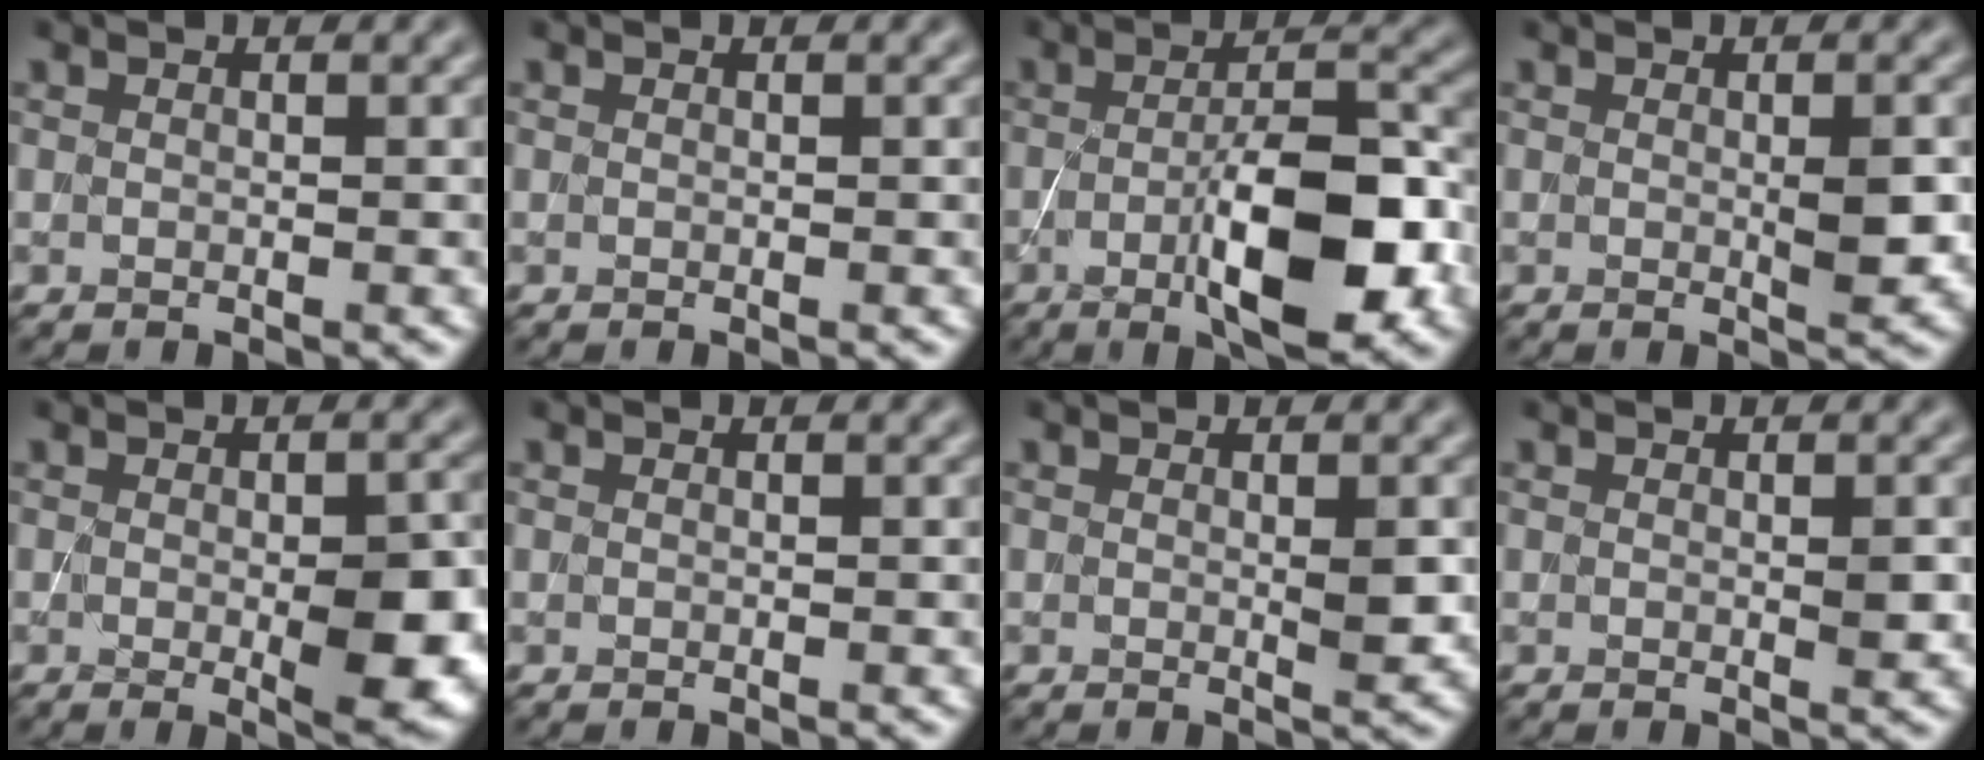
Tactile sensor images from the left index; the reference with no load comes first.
{"total": 0.0}
{"total": 8.6, "force": [-2.6, 2.4, 7.8], "torque": [-0.126, 0.003, -0.042]}
{"total": 2.2, "force": [0.0, 0.4, 2.1], "torque": [-0.032, -0.005, 0.000]}
{"total": 5.0, "force": [-0.6, 1.5, 4.8], "torque": [-0.068, -0.009, -0.005]}
{"total": 0.0}
{"total": 1.5, "force": [0.1, 0.3, 1.5], "torque": [-0.020, -0.004, 0.000]}
{"total": 0.9, "force": [0.1, 0.2, 0.9], "torque": [-0.013, -0.004, 0.000]}